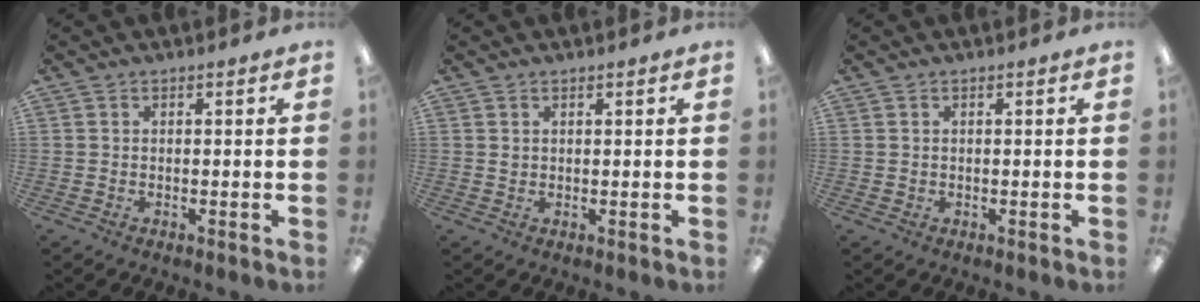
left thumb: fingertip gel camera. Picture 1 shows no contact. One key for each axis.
{"total": 0.8, "fx": 0.6, "fy": 0.5, "fz": 0.1, "tx": -0.005, "ty": 0.001, "tz": 0.011}
{"total": 0.5, "fx": 0.3, "fy": 0.4, "fz": 0.0, "tx": 0.000, "ty": 0.003, "tz": 0.005}